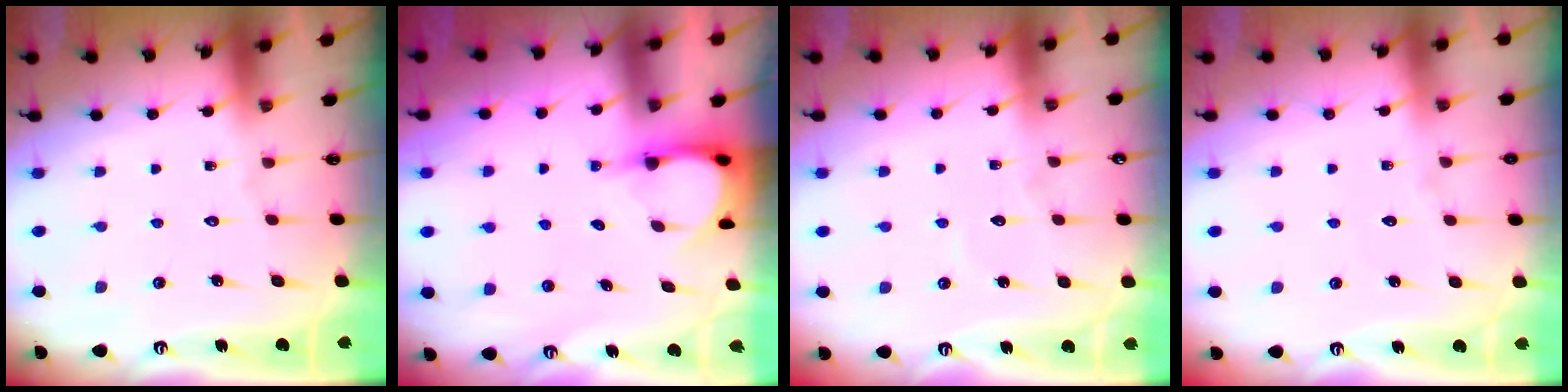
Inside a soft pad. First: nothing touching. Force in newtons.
{"total": 3.9, "press": 3.9, "slide": 0.2}
{"total": 5.1, "press": 5.0, "slide": 0.5}
{"total": 2.8, "press": 2.8, "slide": 0.4}